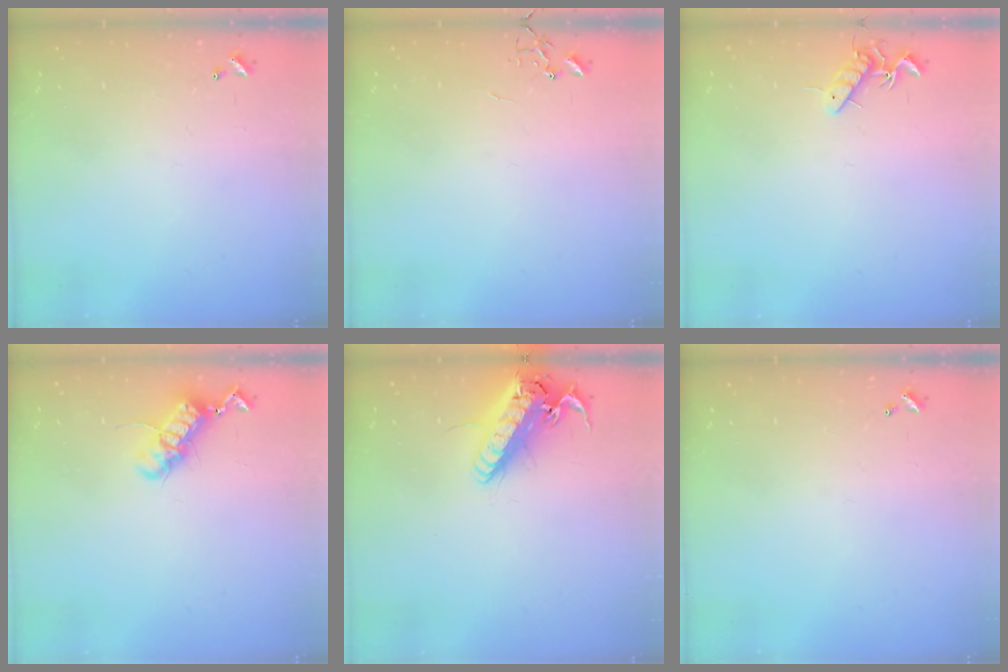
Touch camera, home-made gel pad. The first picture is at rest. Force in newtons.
{"total": 0.0}
{"total": 7.6, "press": 7.5, "slide": 0.8}
{"total": 12.7, "press": 12.6, "slide": 1.6}
{"total": 19.1, "press": 18.8, "slide": 3.3}
{"total": 0.0}